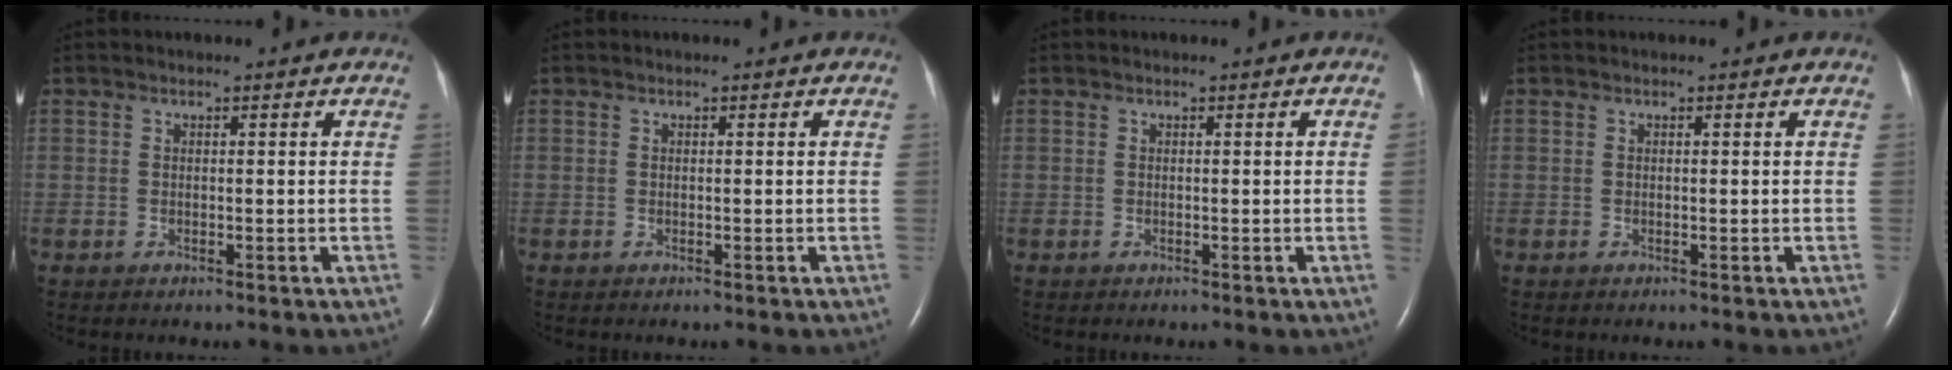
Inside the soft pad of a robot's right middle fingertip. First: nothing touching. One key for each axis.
{"total": 0.0}
{"total": 0.6, "fx": 0.0, "fy": -0.3, "fz": 0.6, "tx": -0.008, "ty": 0.000, "tz": -0.001}
{"total": 0.0}